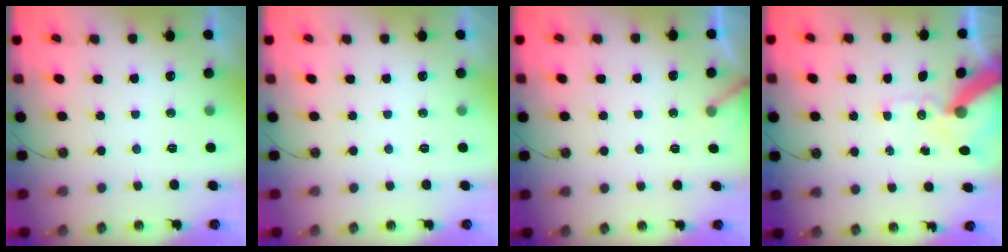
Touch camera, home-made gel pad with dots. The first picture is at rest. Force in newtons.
{"total": 0.0}
{"total": 1.9, "press": 1.9, "slide": 0.1}
{"total": 12.6, "press": 12.5, "slide": 1.8}